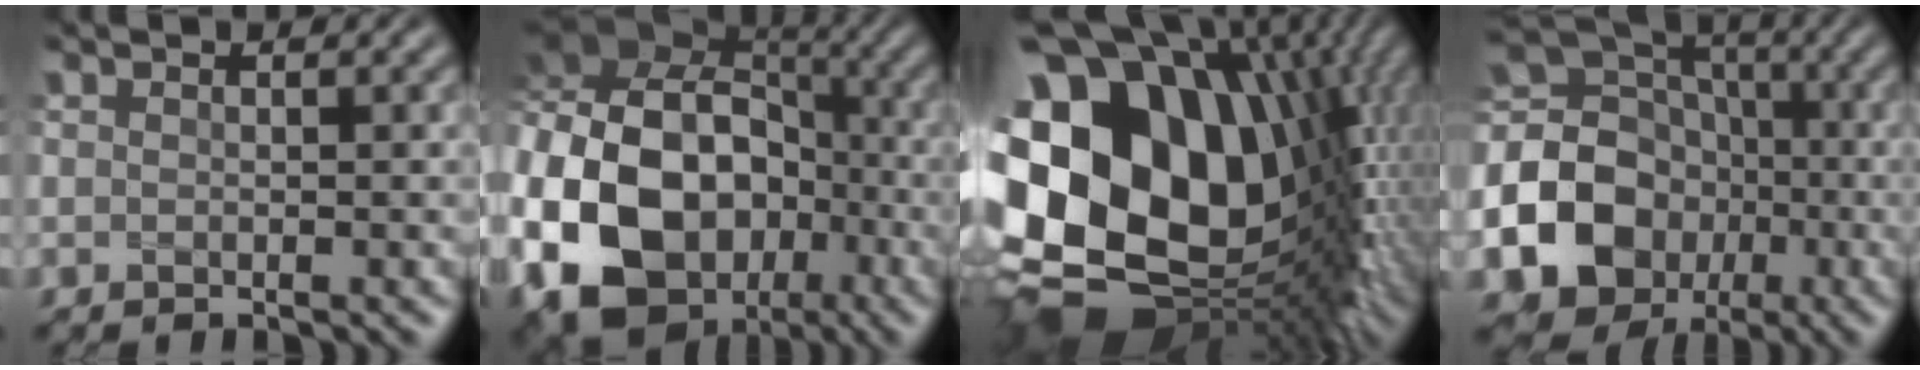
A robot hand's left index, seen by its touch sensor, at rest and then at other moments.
{"total": 18.9, "force": [-4.3, 15.4, 10.0], "torque": [-0.194, -0.010, -0.104]}
{"total": 21.1, "force": [1.5, 15.0, 14.7], "torque": [-0.288, -0.016, 0.061]}
{"total": 15.3, "force": [-3.6, 13.2, 6.9], "torque": [-0.156, -0.017, -0.078]}